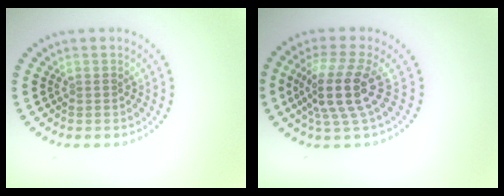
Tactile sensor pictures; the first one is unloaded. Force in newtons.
{"total": 4.5, "press": 3.3, "slide": 3.0}